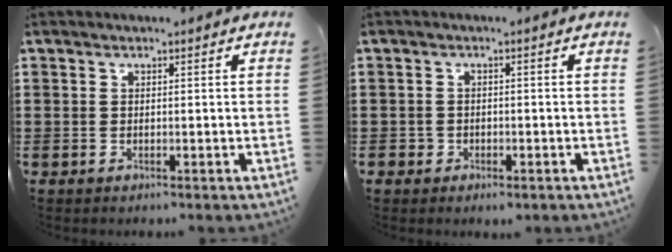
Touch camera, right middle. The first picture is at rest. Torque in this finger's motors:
{"motor_torque": [0.02, -0.01, 0.03, -0.01]}